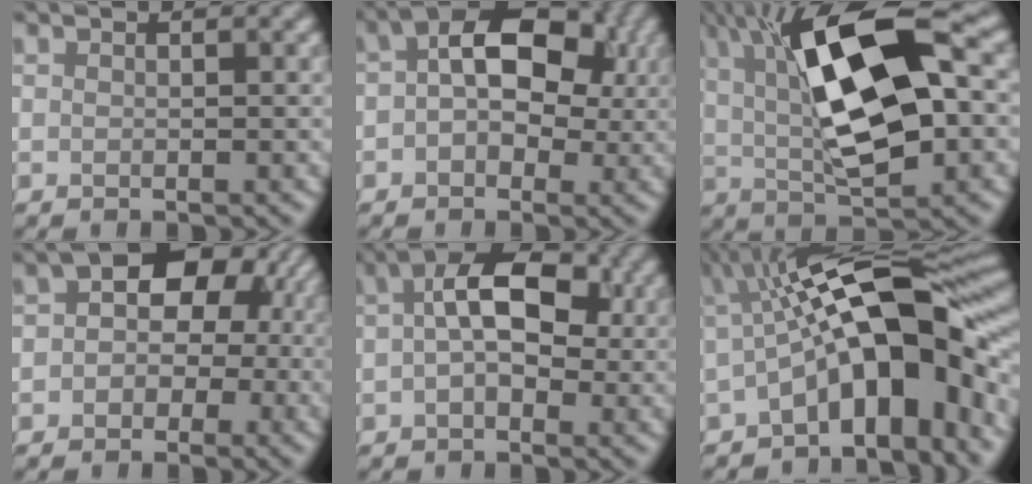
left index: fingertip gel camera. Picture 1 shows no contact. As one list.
[{"total": 9.2, "force": [1.6, 5.7, 7.1], "torque": [-0.093, 0.024, 0.009]}, {"total": 14.1, "force": [3.0, 5.1, 12.8], "torque": [-0.213, 0.010, 0.040]}, {"total": 6.6, "force": [0.5, 5.1, 4.3], "torque": [-0.018, 0.014, -0.019]}, {"total": 7.0, "force": [0.7, 4.0, 5.7], "torque": [-0.078, 0.021, -0.005]}, {"total": 12.2, "force": [-1.3, 4.2, 11.4], "torque": [-0.150, 0.022, -0.036]}]